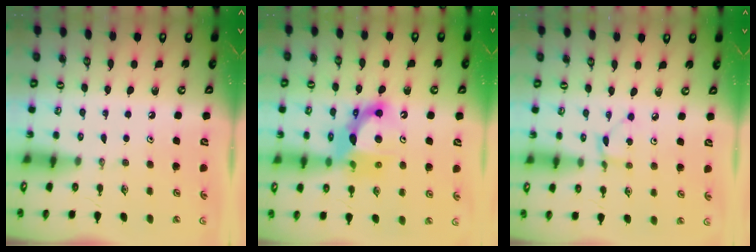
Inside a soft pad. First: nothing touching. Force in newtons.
{"total": 12.8, "press": 12.8, "slide": 1.3}
{"total": 2.3, "press": 2.3, "slide": 0.4}